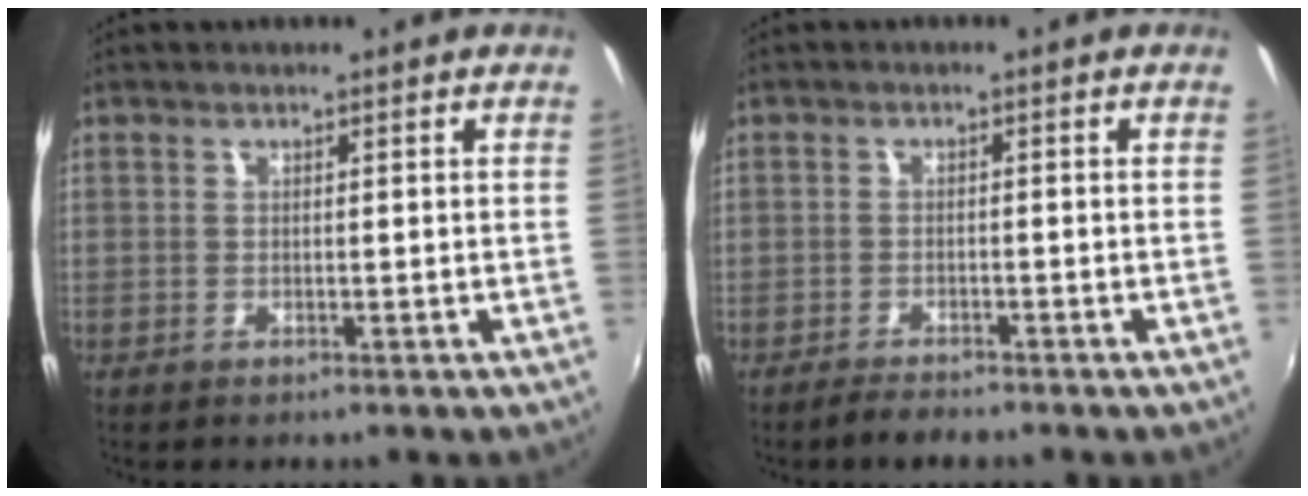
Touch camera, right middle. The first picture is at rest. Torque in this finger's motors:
{"motor_torque": [0.30, -0.29, -0.02, -0.03]}